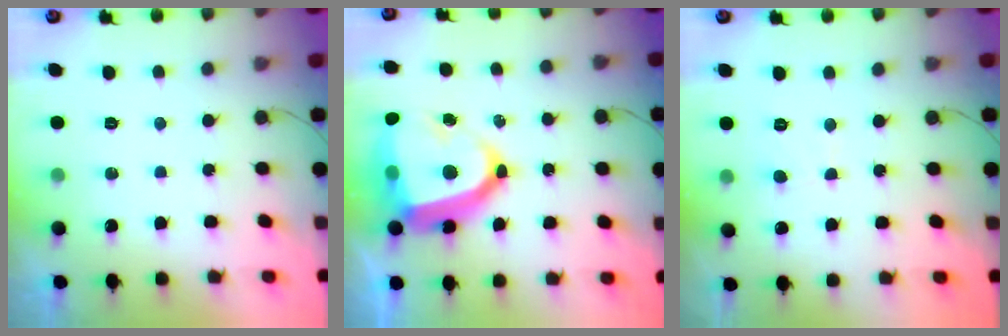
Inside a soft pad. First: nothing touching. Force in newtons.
{"total": 20.6, "press": 20.5, "slide": 1.9}
{"total": 2.8, "press": 2.8, "slide": 0.3}